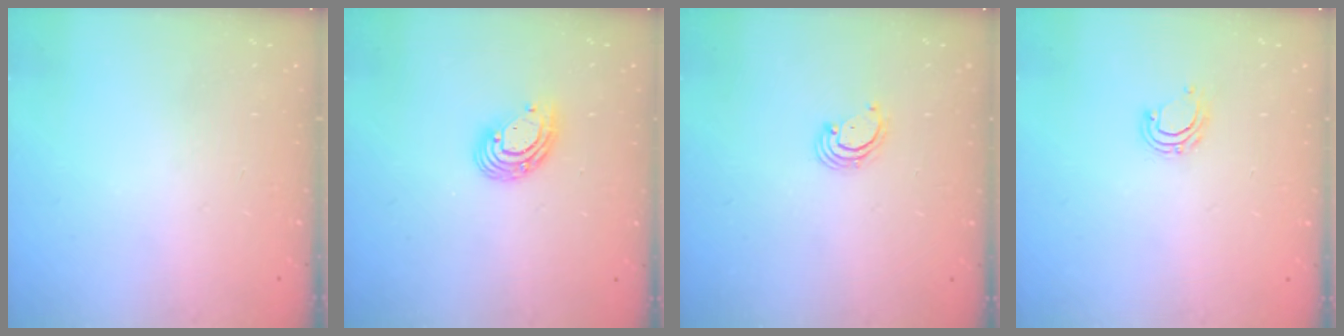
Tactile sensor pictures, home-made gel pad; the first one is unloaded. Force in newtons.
{"total": 9.2, "press": 9.1, "slide": 1.6}
{"total": 2.6, "press": 2.6, "slide": 0.3}
{"total": 6.1, "press": 6.0, "slide": 1.1}